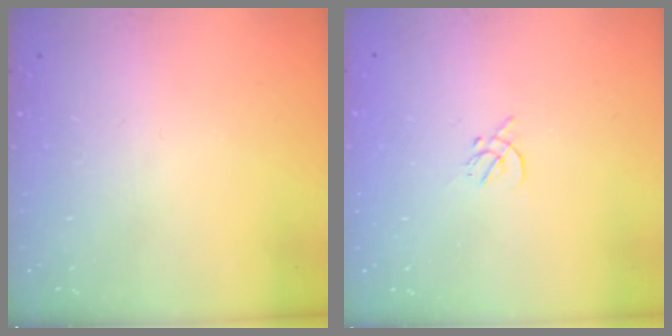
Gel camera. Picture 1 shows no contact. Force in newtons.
{"total": 1.4, "press": 1.3, "slide": 0.5}